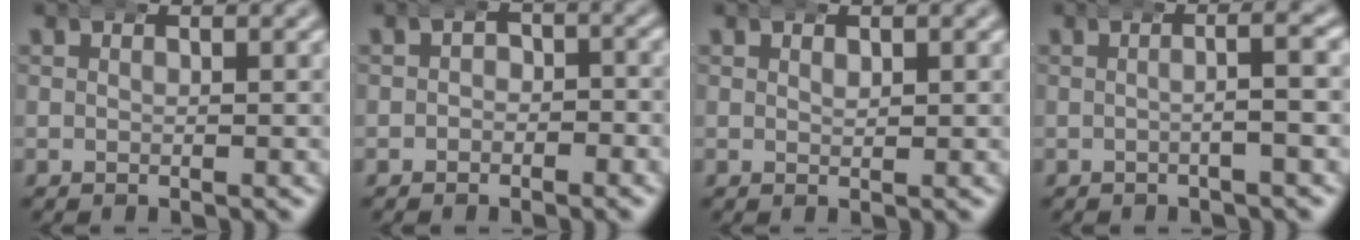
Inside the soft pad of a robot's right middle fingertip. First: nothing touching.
{"total": 1.8, "force": [-0.9, 1.5, 0.5], "torque": [0.007, 0.000, -0.024]}
{"total": 0.7, "force": [0.3, 0.4, 0.4], "torque": [-0.001, -0.001, 0.004]}
{"total": 2.1, "force": [-0.1, 0.0, 2.1], "torque": [-0.021, 0.014, -0.012]}